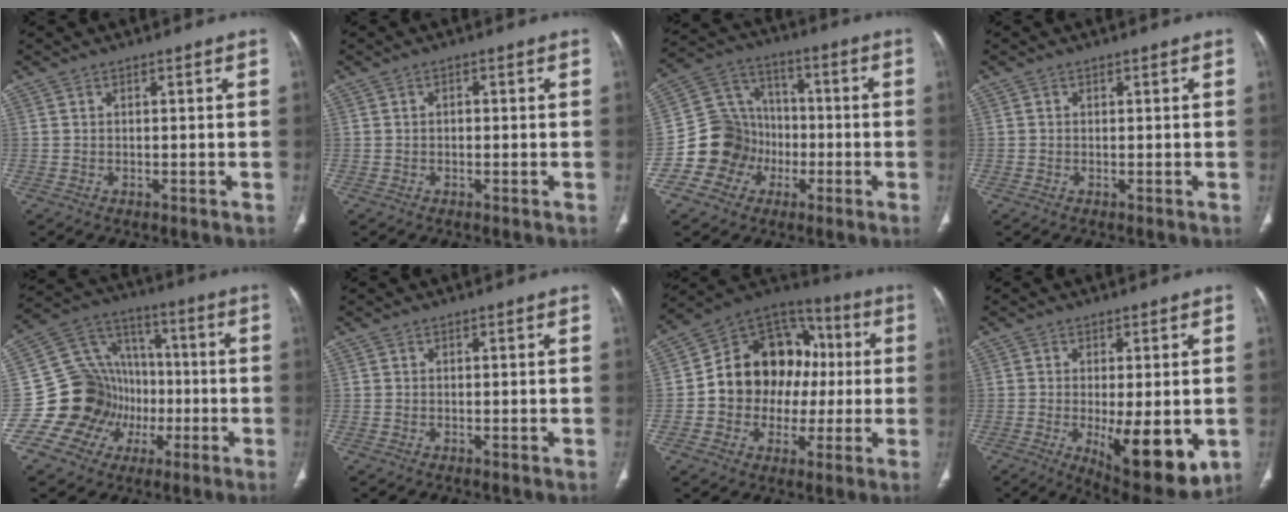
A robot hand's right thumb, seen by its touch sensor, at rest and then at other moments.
{"total": 0.9, "force": [0.0, 0.7, 0.6], "torque": [-0.005, 0.007, -0.003]}
{"total": 12.8, "force": [-3.6, 11.7, 3.8], "torque": [-0.022, 0.050, -0.064]}
{"total": 0.0}
{"total": 17.3, "force": [-3.5, 15.3, 7.3], "torque": [-0.080, 0.053, -0.055]}
{"total": 0.0}
{"total": 19.4, "force": [0.4, 15.5, 11.7], "torque": [-0.128, 0.045, 0.007]}
{"total": 13.9, "force": [-3.1, 5.2, 12.5], "torque": [-0.169, -0.027, -0.031]}